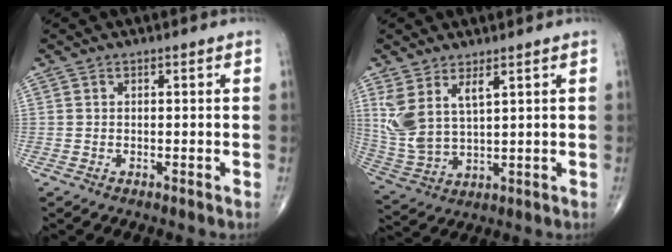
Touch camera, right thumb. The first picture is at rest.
{"total": 8.9, "force": [4.1, 3.7, 7.0], "torque": [-0.152, -0.022, 0.097]}